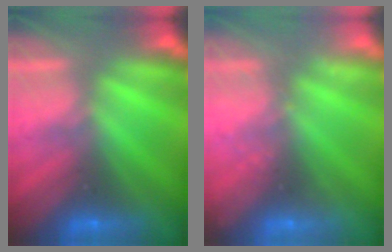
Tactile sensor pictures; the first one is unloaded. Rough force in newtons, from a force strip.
{"total": 2.3}